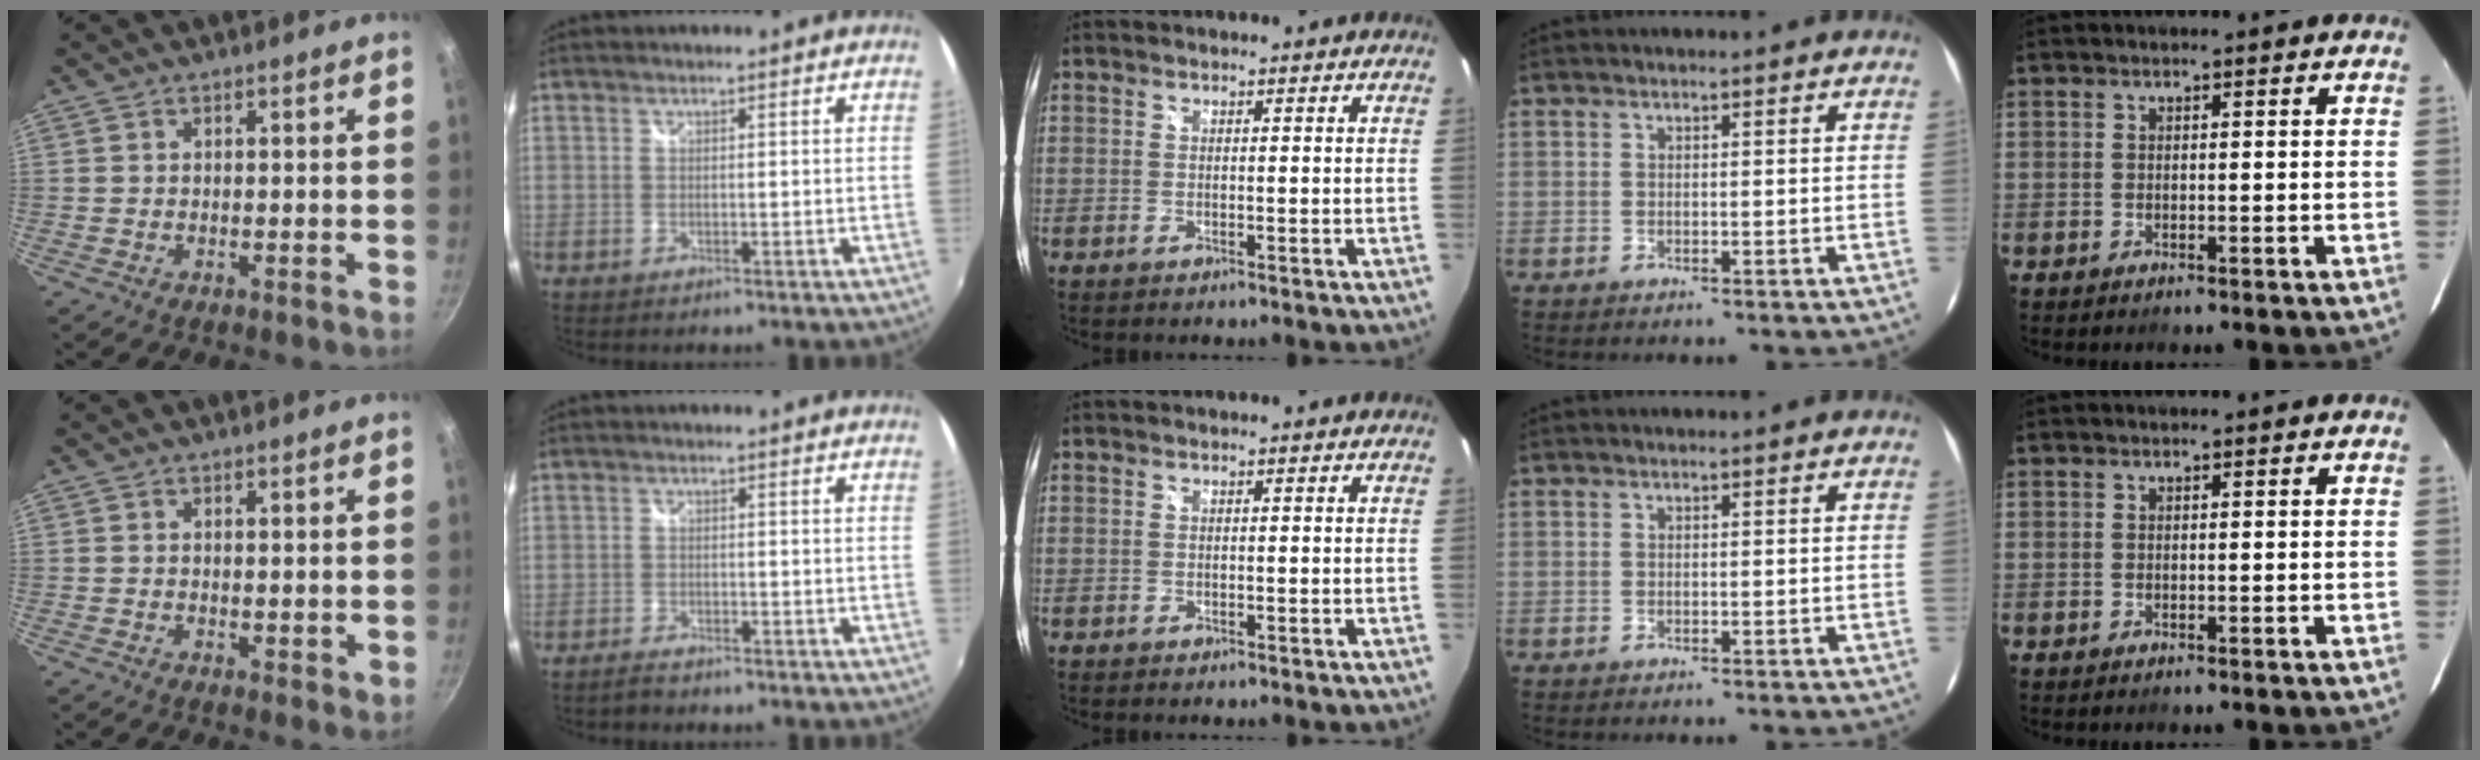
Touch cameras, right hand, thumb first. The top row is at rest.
{"thumb": {"total": 1.7, "force": [0.9, 0.8, 1.2], "torque": [-0.012, -0.012, 0.010]}, "index": {"total": 2.4, "force": [-2.1, 0.8, 0.7], "torque": [-0.025, -0.004, -0.040]}}